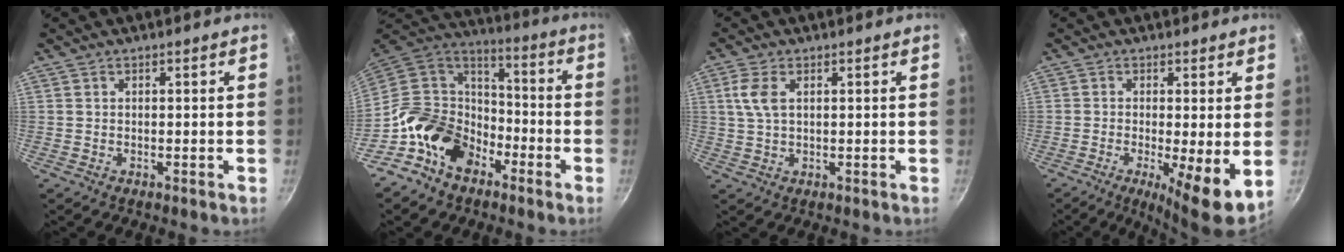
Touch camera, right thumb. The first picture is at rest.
{"total": 16.6, "force": [-8.6, 11.8, 7.9], "torque": [-0.086, 0.070, -0.171]}
{"total": 4.7, "force": [1.3, 2.4, 3.7], "torque": [-0.081, 0.004, 0.026]}
{"total": 8.6, "force": [-1.2, 1.7, 8.3], "torque": [-0.129, -0.012, -0.017]}